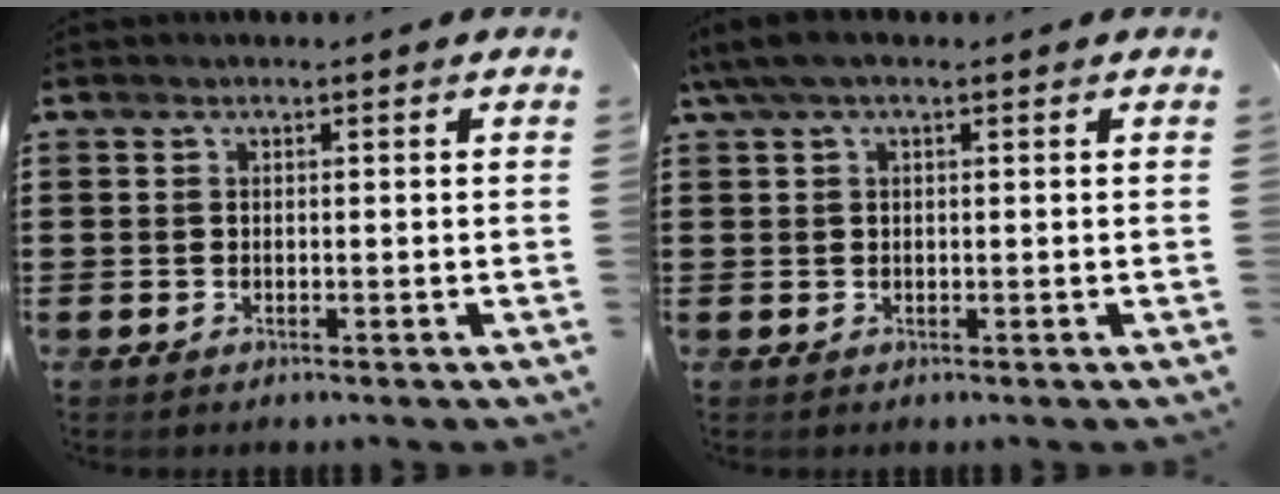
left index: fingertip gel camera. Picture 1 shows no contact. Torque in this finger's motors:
{"motor_torque": [1.09, -1.05, 0.49, 0.08]}